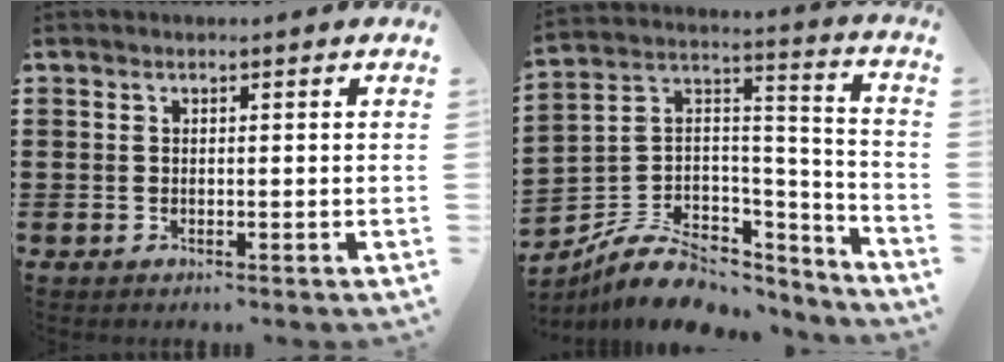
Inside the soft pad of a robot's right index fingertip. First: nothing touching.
{"total": 8.9, "force": [-5.3, 5.9, 4.2], "torque": [-0.087, 0.021, -0.091]}